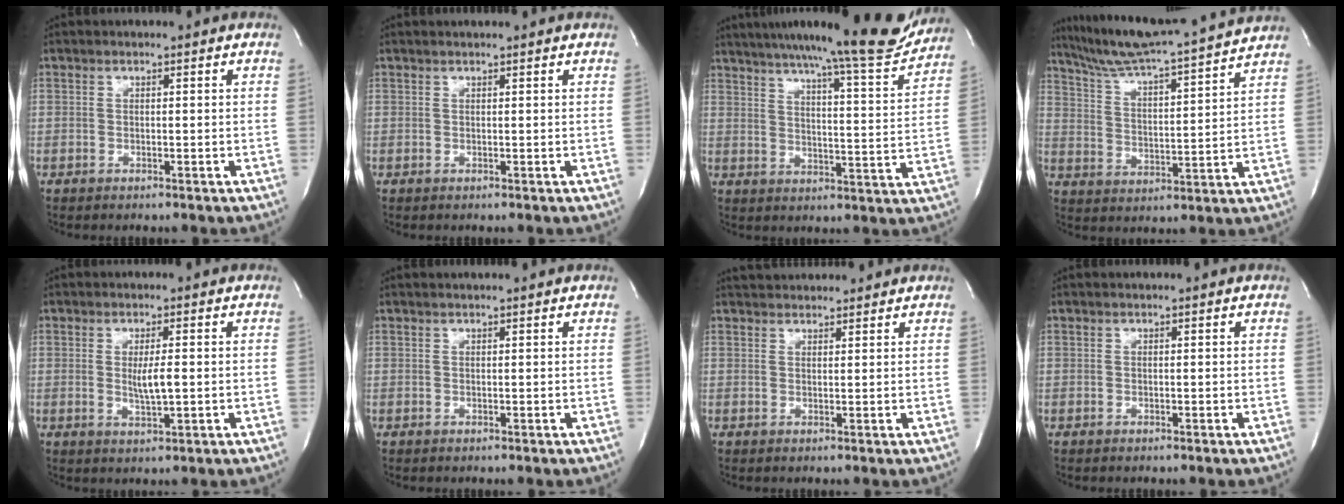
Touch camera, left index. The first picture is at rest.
{"total": 1.2, "force": [1.1, -0.2, 0.5], "torque": [-0.007, 0.008, 0.017]}
{"total": 18.1, "force": [16.2, 0.3, 8.1], "torque": [-0.117, -0.039, 0.215]}
{"total": 17.5, "force": [16.1, -1.1, 7.0], "torque": [-0.127, -0.015, 0.242]}
{"total": 3.3, "force": [-0.4, 0.3, 3.3], "torque": [-0.063, -0.011, -0.003]}
{"total": 1.8, "force": [1.6, -0.2, 0.7], "torque": [-0.010, 0.010, 0.023]}
{"total": 5.8, "force": [5.6, 1.2, 1.1], "torque": [-0.015, 0.028, 0.078]}
{"total": 0.0}